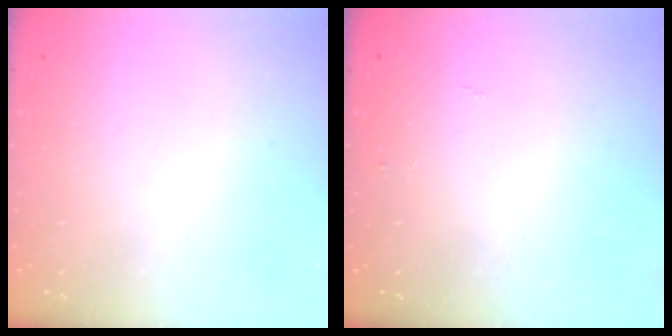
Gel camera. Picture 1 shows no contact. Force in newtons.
{"total": 3.7, "press": 3.6, "slide": 0.5}